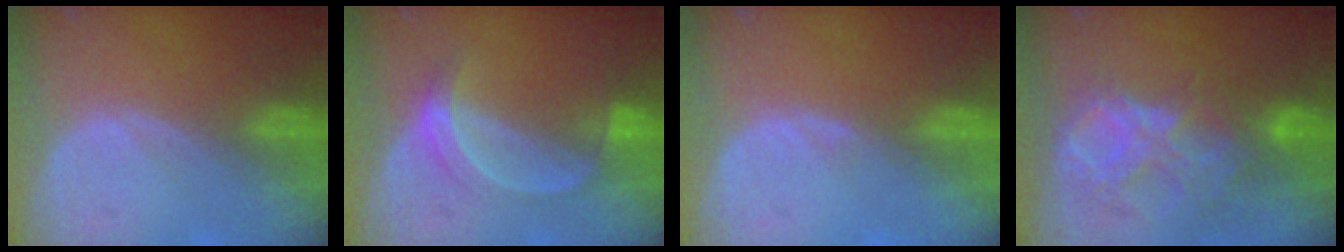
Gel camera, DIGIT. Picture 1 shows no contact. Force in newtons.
{"total": 5.2, "press": 4.7, "slide": 2.2}
{"total": 0.6, "press": 0.4, "slide": 0.5}
{"total": 9.2, "press": 7.9, "slide": 4.8}